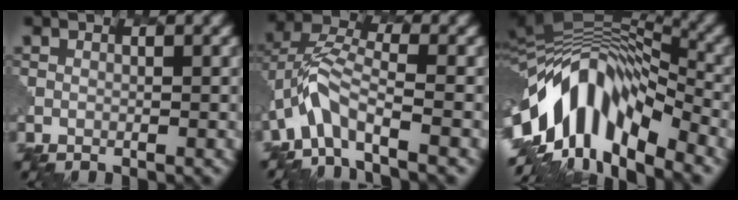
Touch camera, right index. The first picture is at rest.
{"total": 4.9, "force": [-2.5, 1.8, 3.8], "torque": [-0.076, 0.005, -0.060]}
{"total": 13.6, "force": [-5.0, 6.8, 10.7], "torque": [-0.188, 0.020, -0.089]}